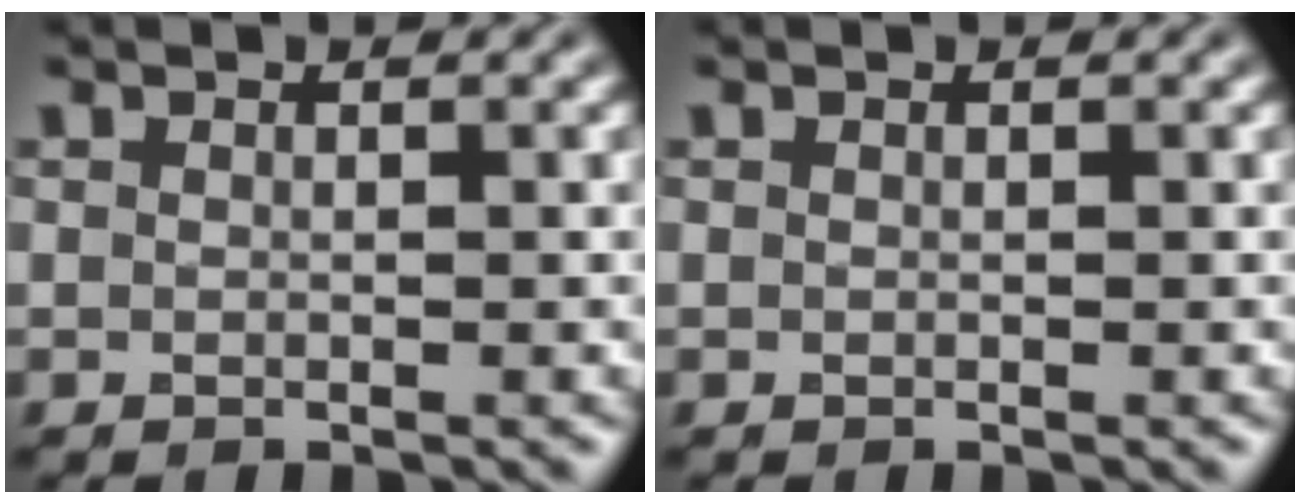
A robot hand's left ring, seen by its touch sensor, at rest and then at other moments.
{"total": 0.0}